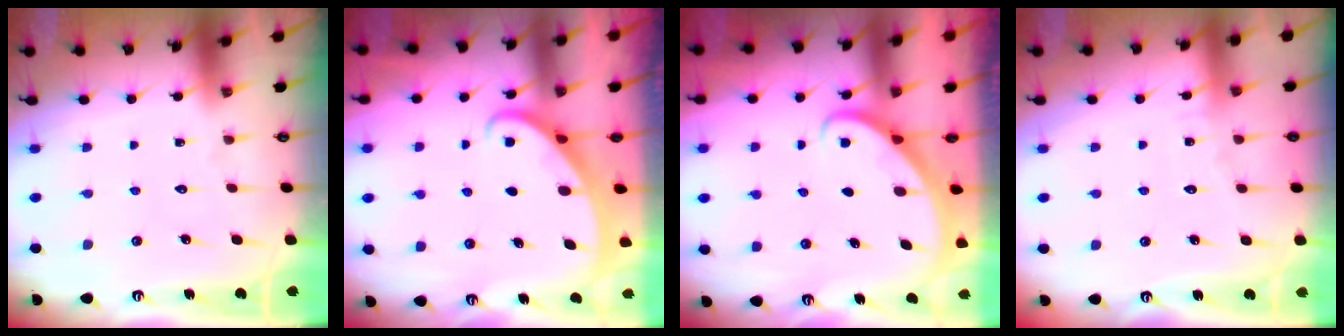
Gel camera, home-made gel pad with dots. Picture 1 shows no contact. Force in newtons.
{"total": 2.0, "press": 2.0, "slide": 0.3}
{"total": 2.9, "press": 2.9, "slide": 0.2}
{"total": 2.6, "press": 2.6, "slide": 0.3}